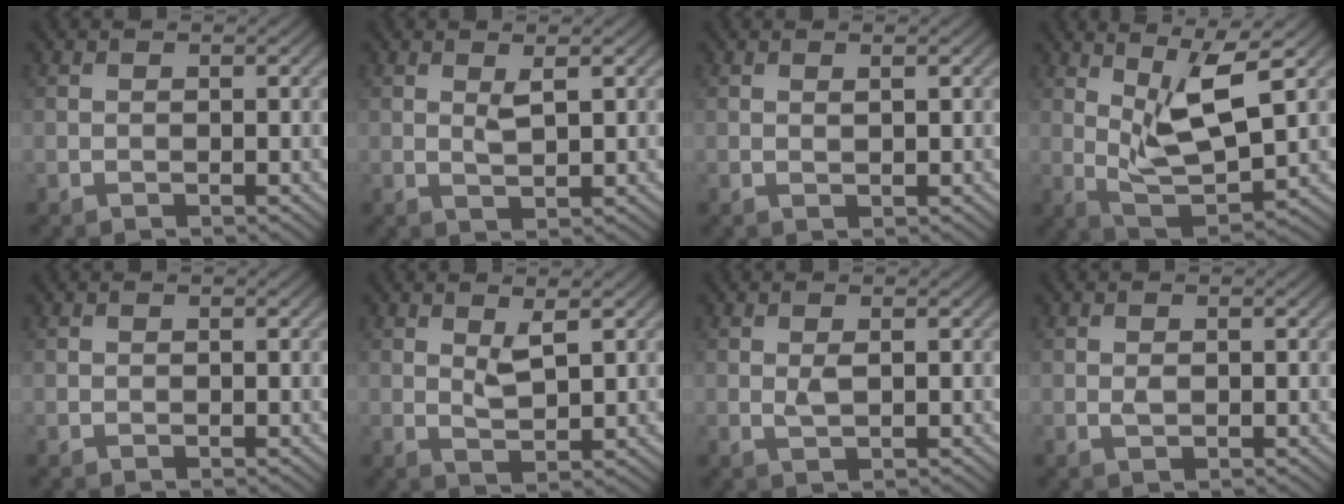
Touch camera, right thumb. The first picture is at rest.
{"total": 1.9, "force": [0.8, 0.4, 1.7], "torque": [-0.036, -0.006, 0.018]}
{"total": 0.7, "force": [0.4, 0.1, 0.5], "torque": [-0.009, -0.001, 0.007]}
{"total": 9.1, "force": [3.8, 2.5, 7.9], "torque": [-0.156, -0.004, 0.077]}
{"total": 0.0}
{"total": 2.7, "force": [1.3, 0.8, 2.3], "torque": [-0.049, -0.009, 0.028]}
{"total": 1.4, "force": [0.2, 0.5, 1.3], "torque": [-0.031, -0.002, 0.006]}
{"total": 0.9, "force": [0.0, 0.5, 0.7], "torque": [-0.013, -0.002, 0.000]}